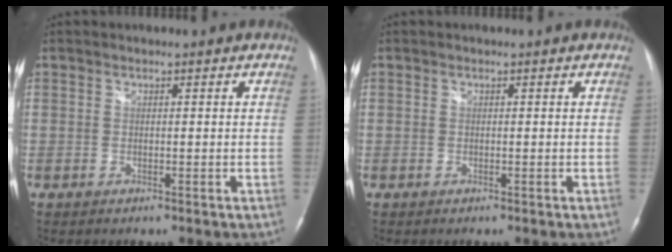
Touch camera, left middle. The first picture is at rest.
{"total": 0.0}